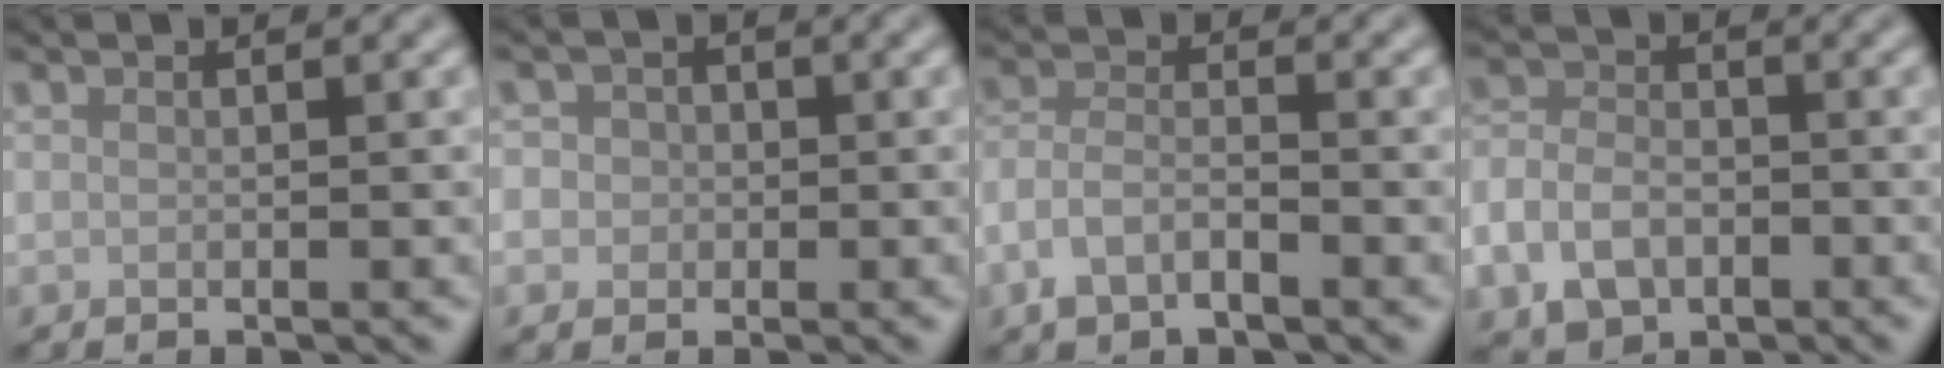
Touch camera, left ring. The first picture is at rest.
{"total": 4.0, "force": [0.1, 3.7, 1.4], "torque": [0.002, 0.026, -0.026]}
{"total": 3.4, "force": [-2.0, 1.6, 2.3], "torque": [-0.044, 0.005, -0.046]}
{"total": 5.5, "force": [-2.4, 3.9, 3.0], "torque": [-0.061, -0.007, -0.050]}